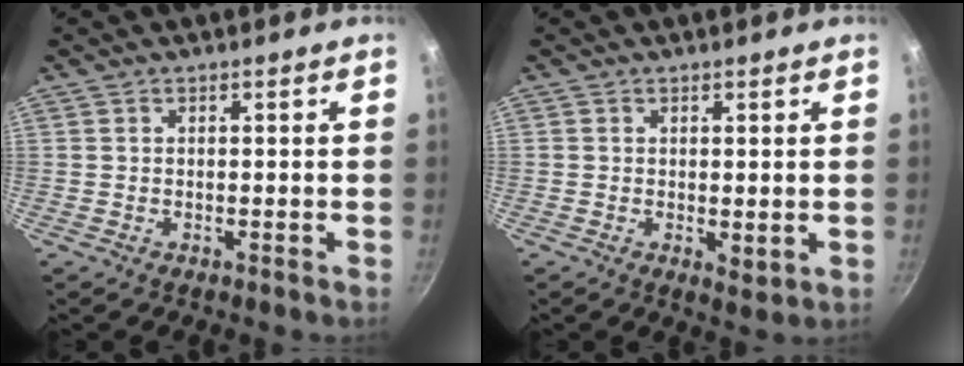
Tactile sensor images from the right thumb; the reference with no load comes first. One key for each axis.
{"total": 2.6, "fx": 0.2, "fy": 1.3, "fz": 2.2, "tx": -0.033, "ty": -0.010, "tz": 0.004}